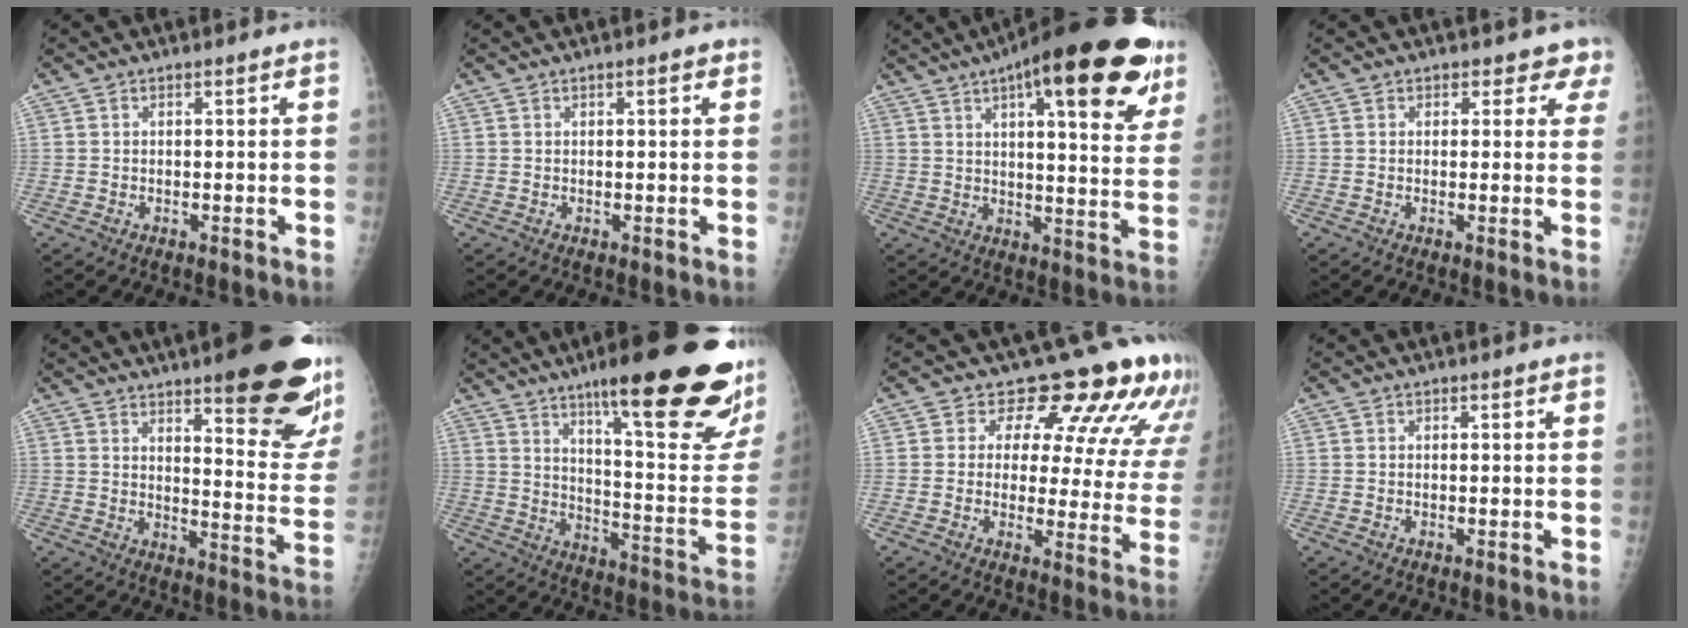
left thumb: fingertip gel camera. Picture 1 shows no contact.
{"total": 1.4, "force": [0.6, 0.5, 1.1], "torque": [-0.014, 0.001, 0.007]}
{"total": 25.9, "force": [14.2, 7.7, 20.3], "torque": [-0.259, -0.021, 0.189]}
{"total": 3.5, "force": [2.6, 2.3, 0.3], "torque": [0.032, -0.014, 0.011]}
{"total": 23.0, "force": [14.0, 5.7, 17.3], "torque": [-0.192, -0.081, 0.182]}
{"total": 30.1, "force": [18.3, 5.8, 23.2], "torque": [-0.255, -0.070, 0.265]}
{"total": 15.3, "force": [11.8, 6.4, 7.4], "torque": [-0.039, -0.066, 0.121]}
{"total": 0.0}